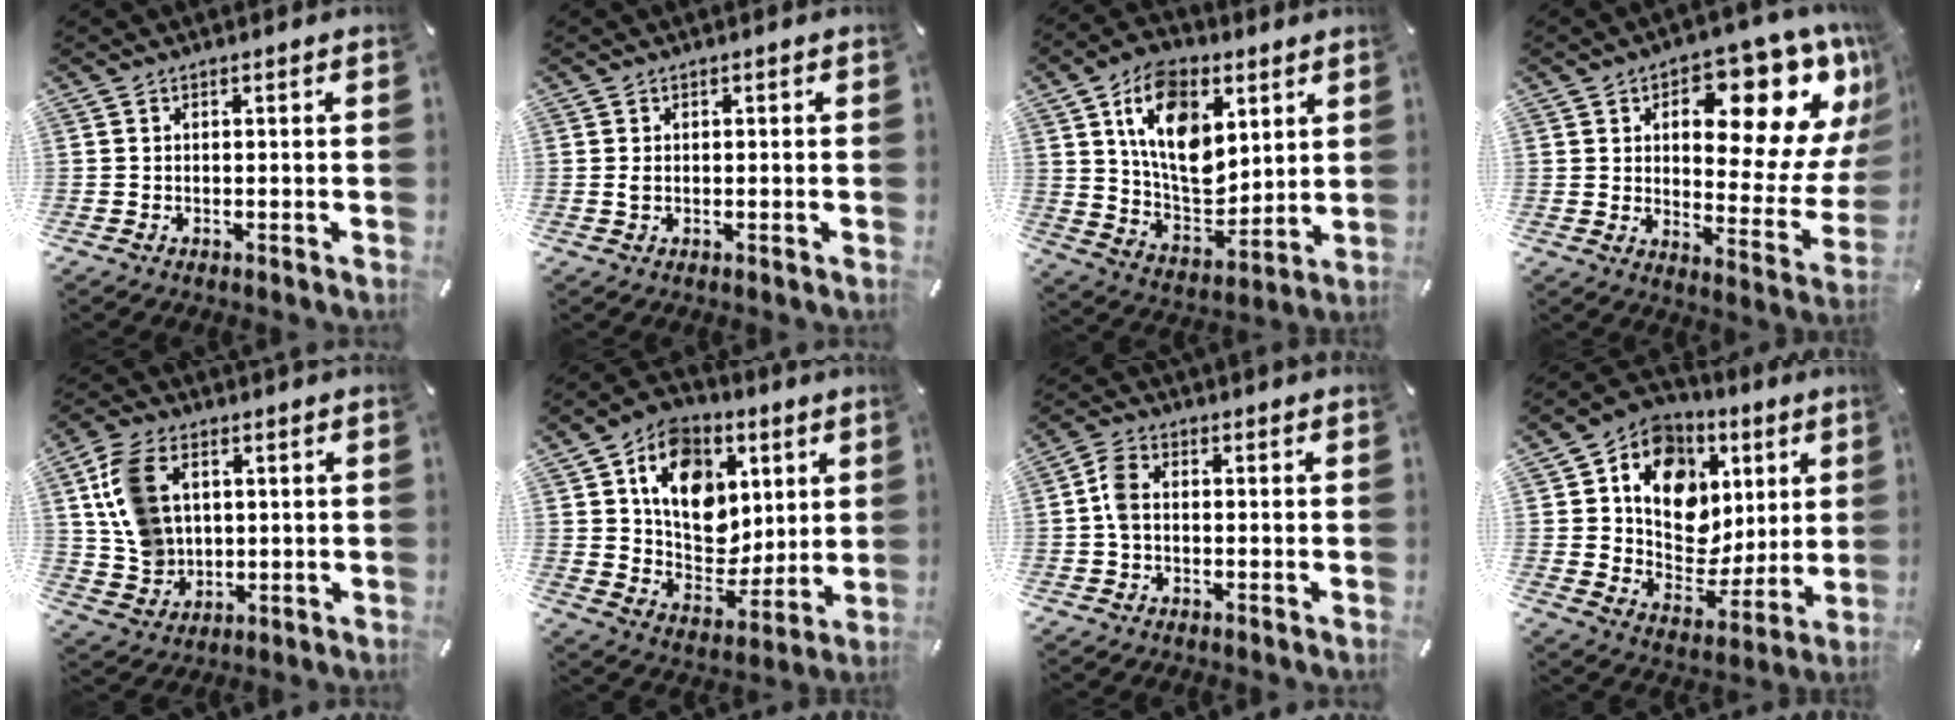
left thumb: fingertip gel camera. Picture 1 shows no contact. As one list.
[{"total": 0.9, "force": [0.0, 0.5, 0.7], "torque": [-0.016, 0.001, 0.001]}, {"total": 16.8, "force": [6.6, 11.1, 10.8], "torque": [-0.182, -0.013, 0.124]}, {"total": 19.0, "force": [10.7, 8.9, 12.9], "torque": [-0.145, -0.093, 0.170]}, {"total": 11.4, "force": [2.7, 9.0, 6.4], "torque": [-0.140, 0.014, 0.055]}, {"total": 16.0, "force": [5.5, 12.7, 8.1], "torque": [-0.125, -0.019, 0.108]}, {"total": 4.2, "force": [-0.3, 2.7, 3.2], "torque": [-0.065, 0.006, -0.005]}, {"total": 13.9, "force": [4.3, 11.6, 6.4], "torque": [-0.096, -0.036, 0.083]}]